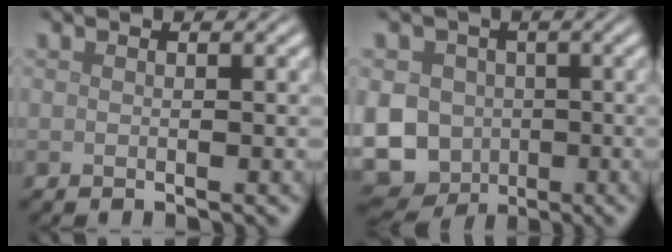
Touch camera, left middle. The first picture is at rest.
{"total": 12.3, "force": [-2.3, 11.1, 4.8], "torque": [-0.100, -0.014, -0.065]}